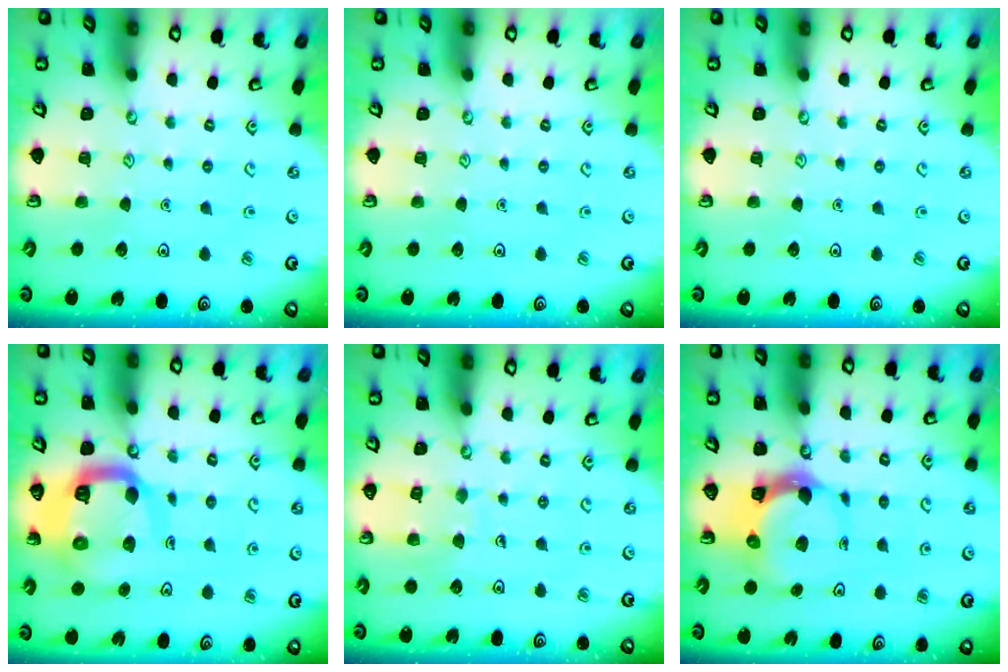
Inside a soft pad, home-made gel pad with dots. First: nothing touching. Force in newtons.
{"total": 0.0}
{"total": 0.0}
{"total": 13.8, "press": 13.8, "slide": 1.5}
{"total": 7.8, "press": 7.7, "slide": 0.5}
{"total": 5.1, "press": 5.0, "slide": 0.7}